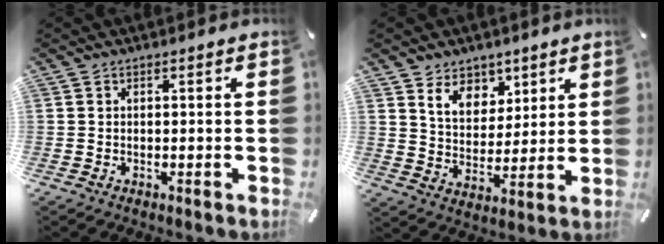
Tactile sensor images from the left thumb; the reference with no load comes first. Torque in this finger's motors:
{"motor_torque": [-0.67, 0.65, 1.24, -1.45, 0.16]}